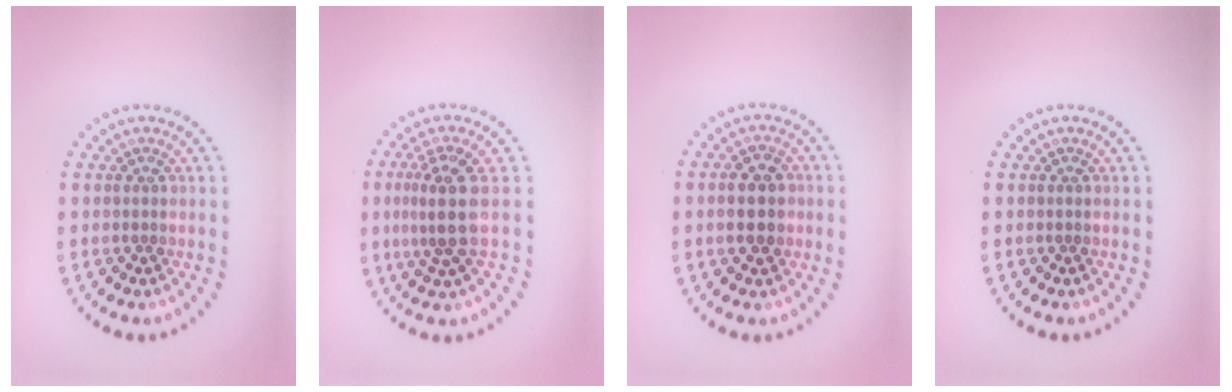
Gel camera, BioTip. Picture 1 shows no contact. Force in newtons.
{"total": 3.4, "press": 2.9, "slide": 1.8}
{"total": 3.0, "press": 3.0, "slide": 0.2}
{"total": 0.0}